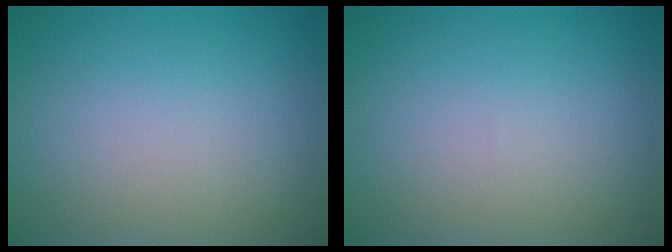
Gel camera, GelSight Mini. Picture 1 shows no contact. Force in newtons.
{"total": 0.0}